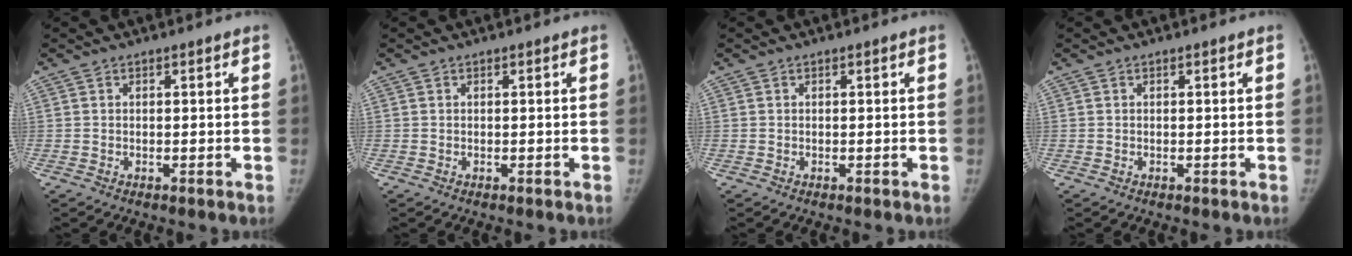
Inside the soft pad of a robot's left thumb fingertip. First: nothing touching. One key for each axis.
{"total": 0.0}
{"total": 0.0}
{"total": 0.0}